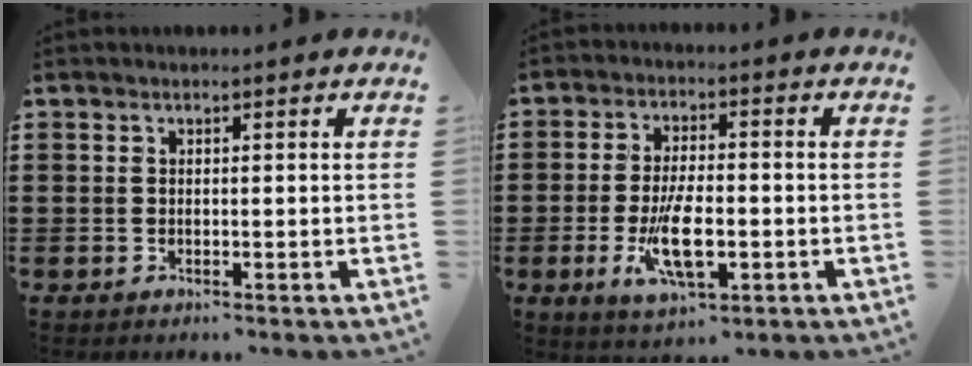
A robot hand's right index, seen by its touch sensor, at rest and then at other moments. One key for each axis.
{"total": 8.7, "fx": -2.4, "fy": 3.4, "fz": 7.7, "tx": -0.163, "ty": -0.013, "tz": -0.044}